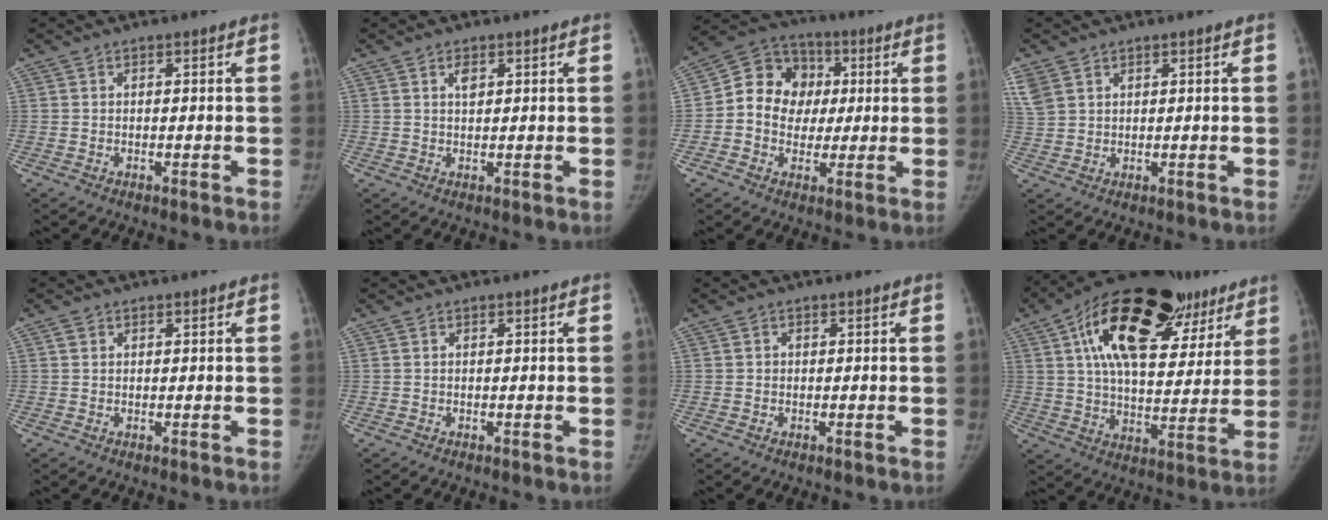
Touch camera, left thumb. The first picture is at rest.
{"total": 1.6, "force": [0.7, 0.8, 1.1], "torque": [-0.012, -0.005, 0.013]}
{"total": 12.4, "force": [0.9, 10.9, 5.8], "torque": [-0.067, 0.021, 0.004]}
{"total": 5.8, "force": [3.4, 3.8, 2.8], "torque": [-0.078, 0.006, 0.080]}
{"total": 1.2, "force": [0.6, 0.9, 0.5], "torque": [-0.004, 0.001, 0.010]}
{"total": 0.0}
{"total": 0.6, "force": [-0.1, 0.6, -0.1], "torque": [0.010, 0.000, -0.002]}
{"total": 29.4, "force": [14.6, 14.7, 20.9], "torque": [-0.295, 0.010, 0.233]}